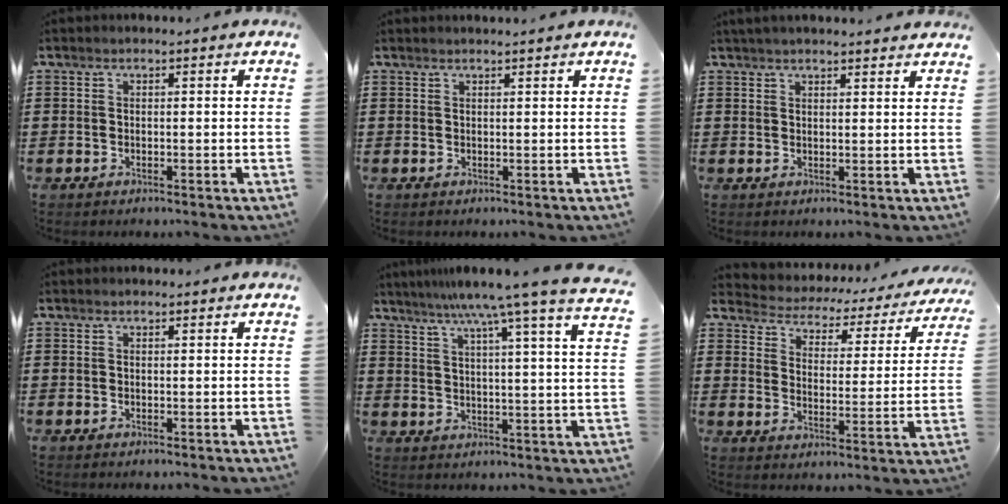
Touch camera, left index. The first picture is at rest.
{"total": 0.7, "force": [0.7, -0.1, 0.1], "torque": [-0.002, -0.002, 0.013]}
{"total": 2.2, "force": [2.2, 0.1, 0.4], "torque": [-0.013, 0.000, 0.042]}
{"total": 0.0}
{"total": 8.8, "force": [7.3, -1.5, 4.7], "torque": [-0.102, -0.050, 0.113]}
{"total": 2.3, "force": [2.1, 0.8, 0.1], "torque": [-0.024, -0.024, 0.023]}